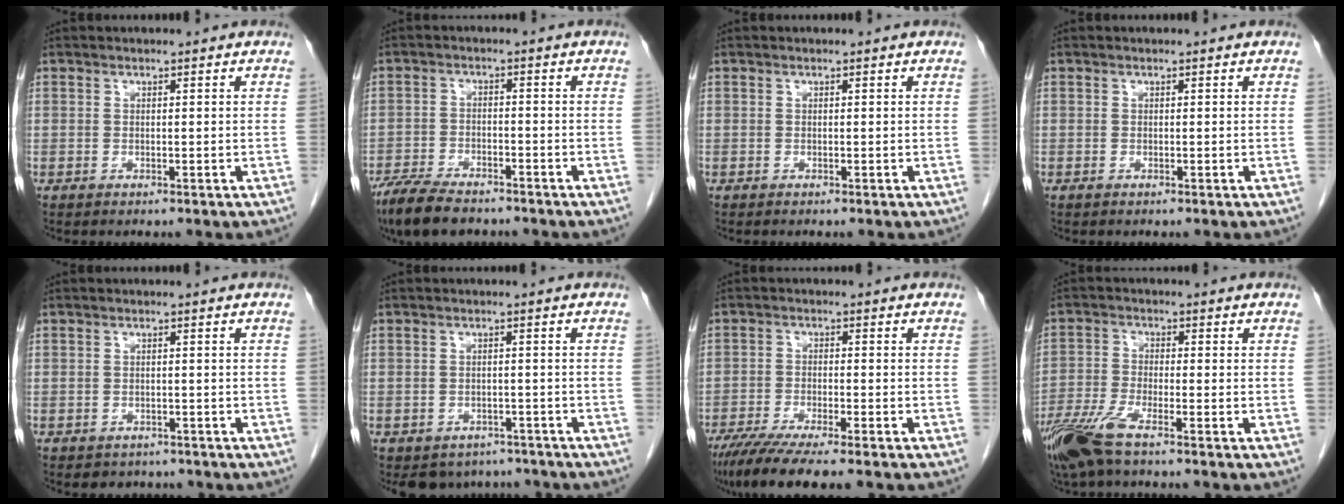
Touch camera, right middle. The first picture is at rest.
{"total": 8.8, "force": [-7.1, 2.8, 4.4], "torque": [-0.082, -0.016, -0.121]}
{"total": 0.0}
{"total": 0.0}
{"total": 2.9, "force": [-2.3, 1.7, 0.2], "torque": [-0.006, 0.006, -0.031]}
{"total": 6.8, "force": [-5.8, 3.6, 0.5], "torque": [0.007, 0.009, -0.070]}
{"total": 9.6, "force": [-7.6, 0.4, 5.8], "torque": [-0.091, -0.023, -0.123]}
{"total": 7.7, "force": [-5.4, 1.1, 5.3], "torque": [-0.117, -0.018, -0.110]}